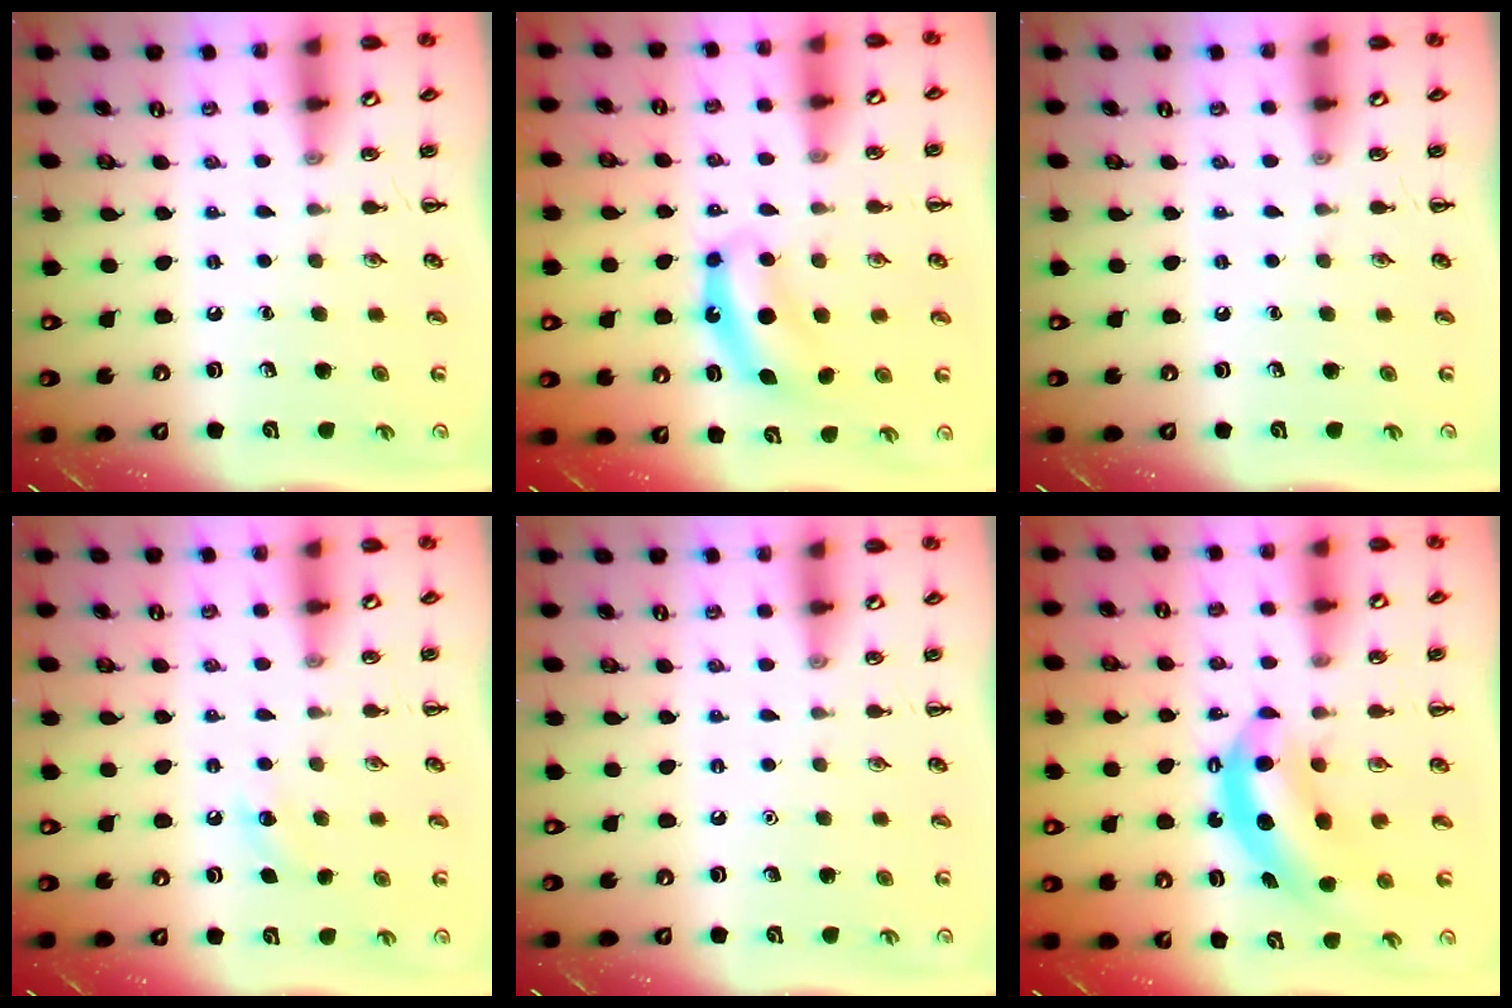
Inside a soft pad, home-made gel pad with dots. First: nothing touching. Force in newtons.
{"total": 7.1, "press": 7.0, "slide": 0.4}
{"total": 0.0}
{"total": 4.0, "press": 3.9, "slide": 1.1}
{"total": 1.6, "press": 1.6, "slide": 0.1}
{"total": 6.8, "press": 6.7, "slide": 1.2}